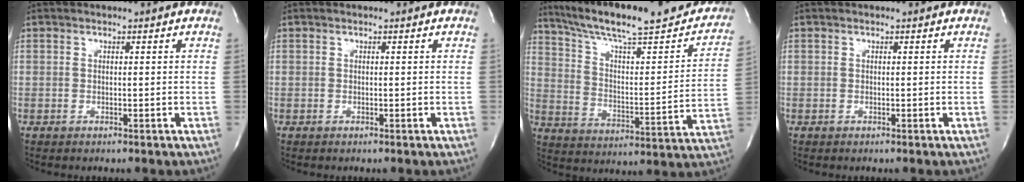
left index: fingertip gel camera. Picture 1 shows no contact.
{"total": 0.0}
{"total": 26.8, "force": [22.5, 4.0, 14.1], "torque": [-0.220, -0.022, 0.311]}
{"total": 0.0}